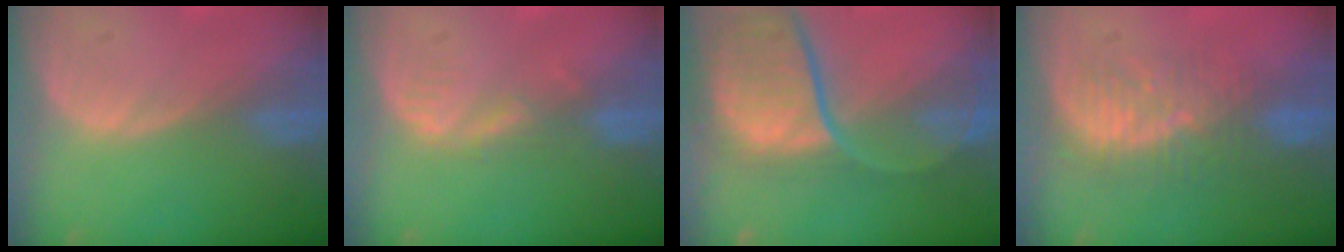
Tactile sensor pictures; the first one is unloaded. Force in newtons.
{"total": 2.0, "press": 2.0, "slide": 0.3}
{"total": 12.1, "press": 9.8, "slide": 7.1}
{"total": 8.4, "press": 7.8, "slide": 3.0}